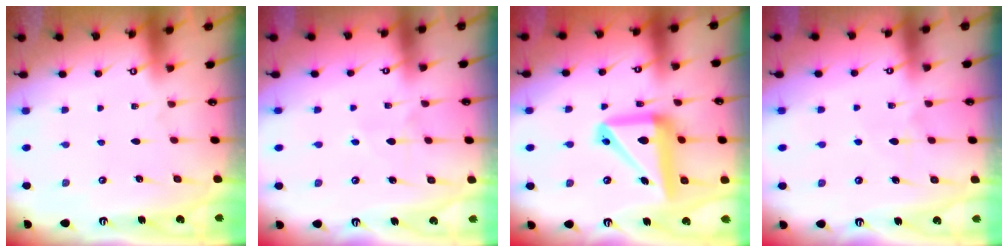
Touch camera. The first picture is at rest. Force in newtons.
{"total": 4.0, "press": 4.0, "slide": 0.6}
{"total": 15.5, "press": 15.4, "slide": 1.7}
{"total": 5.7, "press": 5.6, "slide": 0.8}